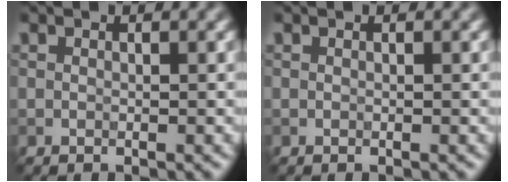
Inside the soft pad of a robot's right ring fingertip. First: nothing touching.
{"total": 0.0}